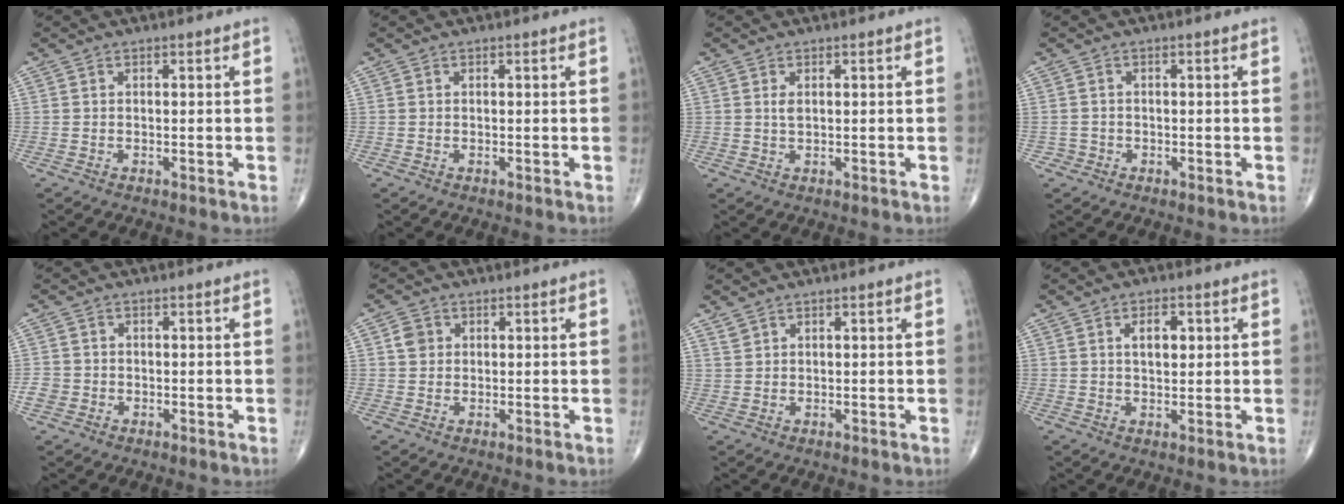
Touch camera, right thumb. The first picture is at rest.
{"total": 0.0}
{"total": 1.2, "force": [0.4, 0.5, 1.0], "torque": [-0.020, 0.000, 0.010]}
{"total": 1.3, "force": [-0.6, 1.1, -0.3], "torque": [0.015, 0.008, -0.017]}
{"total": 2.7, "force": [-0.8, 2.4, 0.8], "torque": [-0.006, 0.006, -0.018]}
{"total": 2.7, "force": [0.7, 2.4, 1.1], "torque": [-0.010, 0.001, 0.011]}
{"total": 1.4, "force": [1.2, 0.7, 0.4], "torque": [0.000, -0.004, 0.025]}
{"total": 4.5, "force": [1.3, 2.4, 3.6], "torque": [-0.048, -0.004, 0.020]}